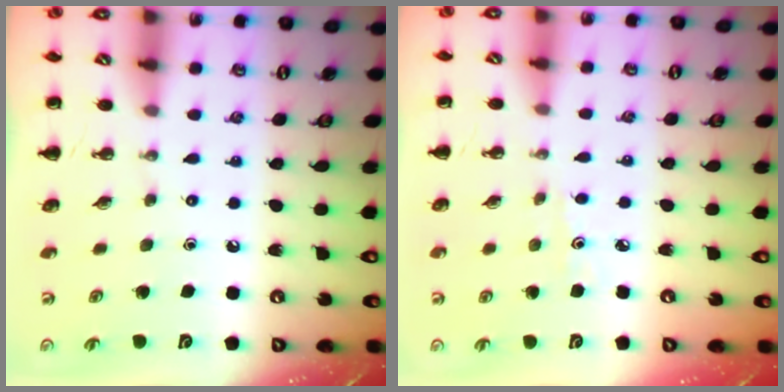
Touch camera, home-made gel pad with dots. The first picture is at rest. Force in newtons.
{"total": 2.6, "press": 2.3, "slide": 1.1}